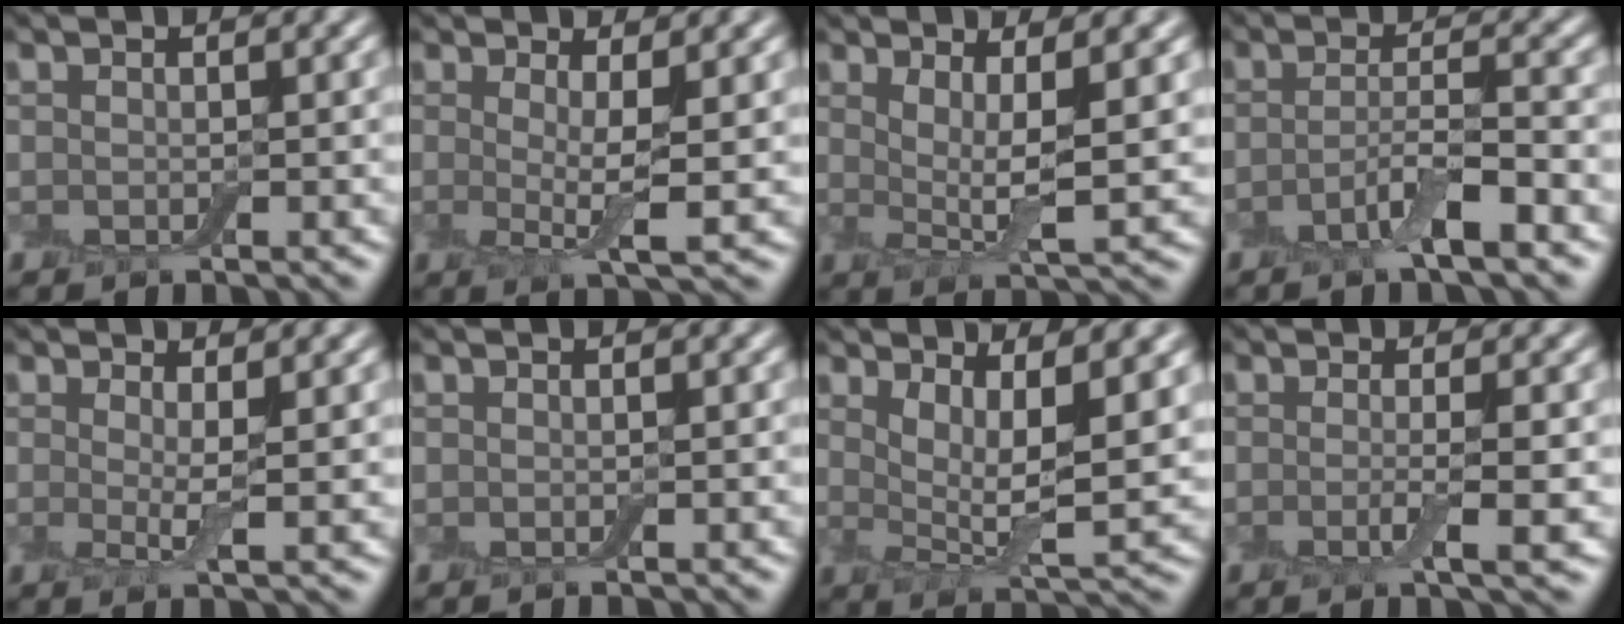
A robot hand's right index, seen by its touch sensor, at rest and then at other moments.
{"total": 3.6, "force": [0.5, 0.7, 3.4], "torque": [-0.055, -0.012, 0.008]}
{"total": 4.5, "force": [1.6, 0.9, 4.2], "torque": [-0.070, -0.006, 0.025]}
{"total": 3.8, "force": [-1.9, 0.6, 3.2], "torque": [-0.061, 0.006, -0.046]}
{"total": 2.4, "force": [0.6, 0.4, 2.3], "torque": [-0.045, -0.013, 0.008]}
{"total": 0.0}
{"total": 6.3, "force": [2.6, 1.8, 5.4], "torque": [-0.097, -0.011, 0.047]}
{"total": 2.6, "force": [-0.4, 0.5, 2.5], "torque": [-0.045, -0.009, -0.010]}